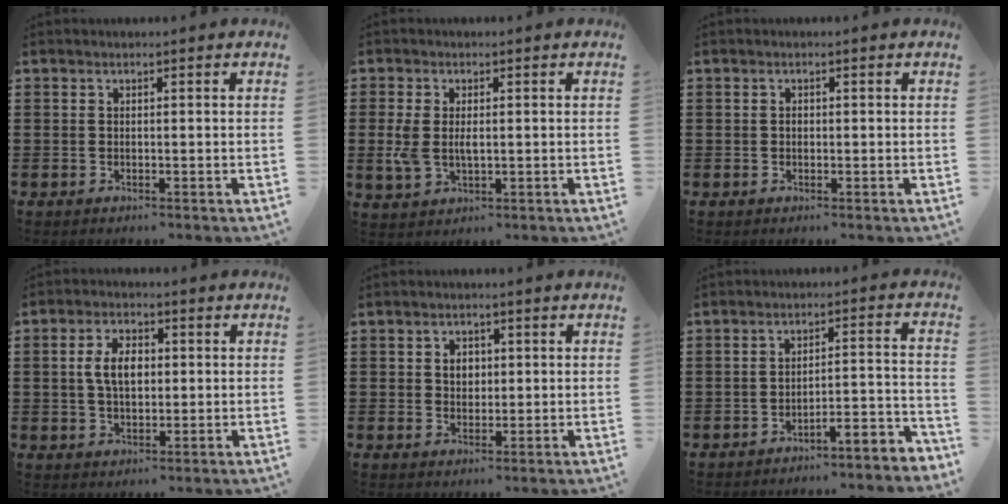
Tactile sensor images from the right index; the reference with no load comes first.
{"total": 4.1, "force": [0.1, 2.3, 3.5], "torque": [-0.090, -0.001, -0.005]}
{"total": 0.6, "force": [-0.1, 0.4, 0.4], "torque": [-0.010, 0.000, -0.001]}
{"total": 5.5, "force": [0.5, 3.0, 4.5], "torque": [-0.093, 0.006, 0.002]}
{"total": 2.5, "force": [0.4, 2.0, 1.5], "torque": [-0.035, 0.010, 0.006]}
{"total": 4.1, "force": [-4.0, -0.3, 1.1], "torque": [-0.023, -0.006, -0.085]}